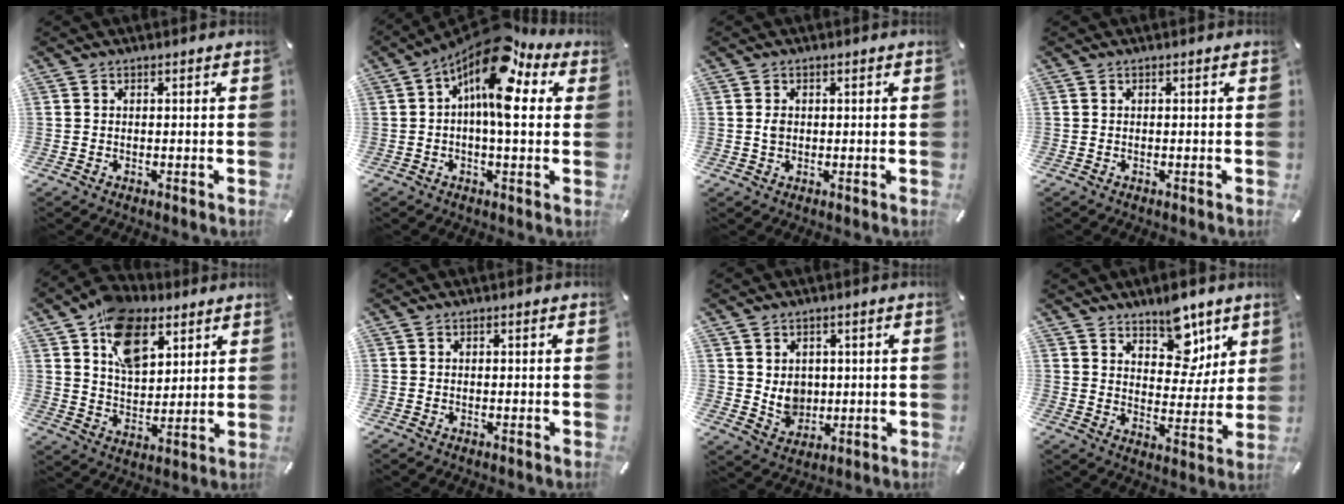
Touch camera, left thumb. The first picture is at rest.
{"total": 15.1, "force": [5.8, 5.9, 12.6], "torque": [-0.206, -0.047, 0.093]}
{"total": 1.6, "force": [0.3, 1.3, 0.8], "torque": [-0.010, 0.001, 0.003]}
{"total": 0.0}
{"total": 14.3, "force": [7.8, 9.2, 7.7], "torque": [-0.135, -0.024, 0.145]}
{"total": 0.0}
{"total": 6.0, "force": [1.8, 5.5, 1.5], "torque": [-0.012, -0.014, 0.035]}
{"total": 11.8, "force": [8.2, 6.9, 4.9], "torque": [-0.050, -0.061, 0.147]}